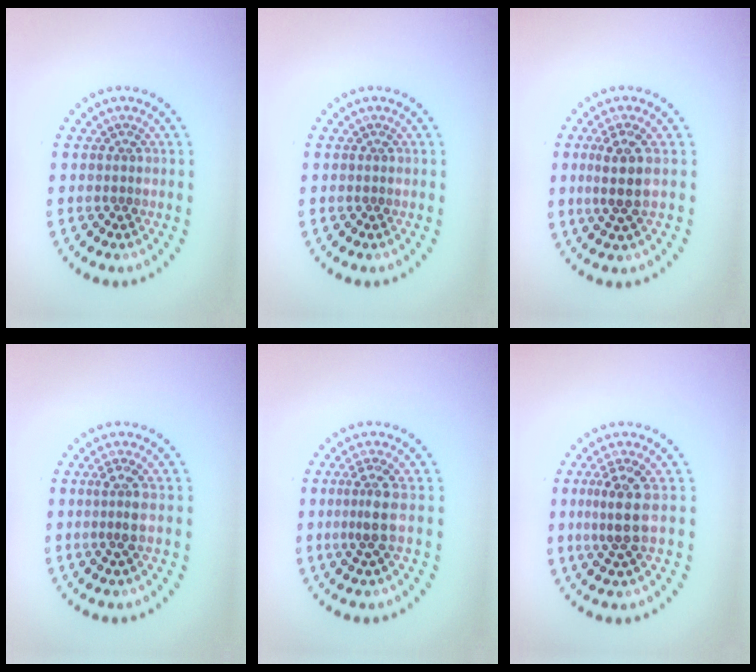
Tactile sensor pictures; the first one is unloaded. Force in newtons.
{"total": 0.0}
{"total": 2.9, "press": 2.4, "slide": 1.6}
{"total": 1.9, "press": 1.4, "slide": 1.3}
{"total": 2.6, "press": 2.0, "slide": 1.7}
{"total": 3.2, "press": 2.8, "slide": 1.6}